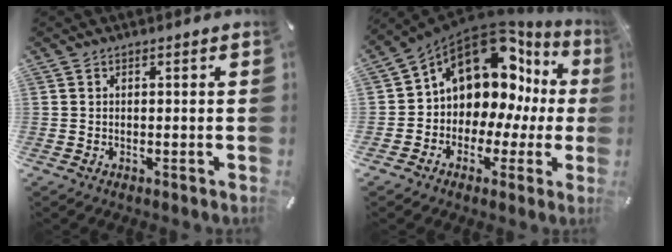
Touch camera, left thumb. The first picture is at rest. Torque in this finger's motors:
{"motor_torque": [1.82, 3.19, 1.80, -0.97, 0.48]}